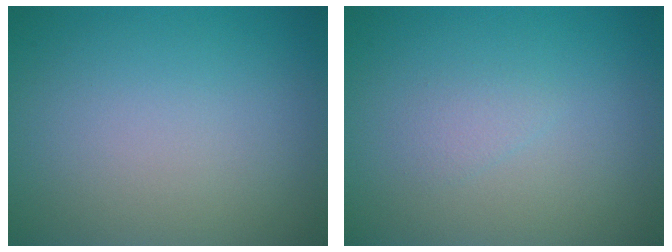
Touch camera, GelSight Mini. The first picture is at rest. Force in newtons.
{"total": 0.9, "press": 0.9, "slide": 0.1}